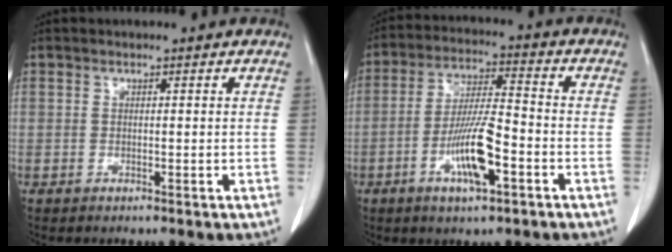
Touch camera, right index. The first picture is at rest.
{"total": 10.2, "force": [-3.9, 1.9, 9.2], "torque": [-0.176, -0.002, -0.071]}